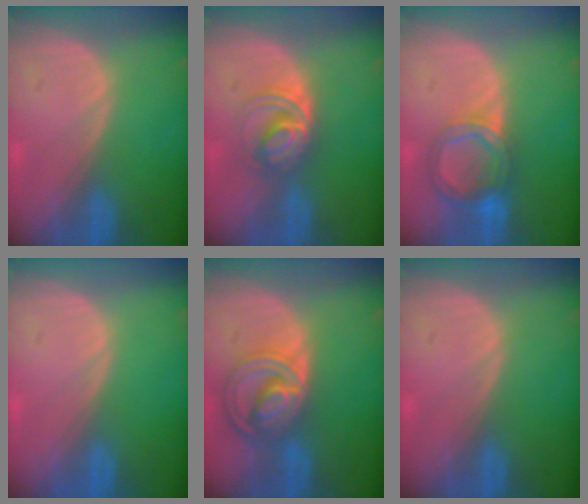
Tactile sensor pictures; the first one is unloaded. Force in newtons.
{"total": 5.4, "press": 5.3, "slide": 1.1}
{"total": 6.4, "press": 5.6, "slide": 3.0}
{"total": 0.0}
{"total": 8.5, "press": 7.3, "slide": 4.4}
{"total": 0.0}